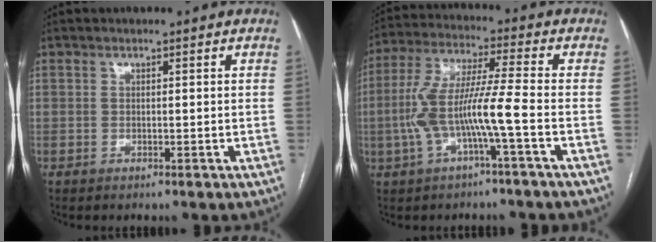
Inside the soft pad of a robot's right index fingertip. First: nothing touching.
{"total": 10.1, "force": [-2.8, 0.2, 9.7], "torque": [-0.208, 0.022, -0.055]}